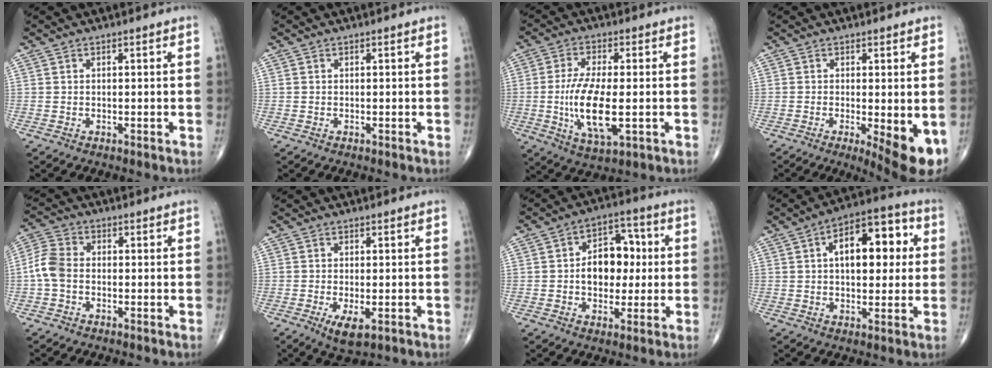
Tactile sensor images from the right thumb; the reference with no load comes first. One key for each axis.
{"total": 0.0}
{"total": 12.1, "fx": -1.7, "fy": 4.2, "fz": 11.2, "tx": -0.223, "ty": -0.012, "tz": -0.026}
{"total": 8.8, "fx": -2.4, "fy": 2.2, "fz": 8.2, "tx": -0.110, "ty": -0.023, "tz": -0.032}
{"total": 5.8, "fx": -0.9, "fy": 4.0, "fz": 4.0, "tx": -0.087, "ty": 0.016, "tz": -0.030}
{"total": 4.5, "fx": -1.7, "fy": 1.7, "fz": 3.8, "tx": -0.067, "ty": -0.011, "tz": -0.025}
{"total": 11.0, "fx": 0.3, "fy": 7.7, "fz": 7.9, "tx": -0.073, "ty": 0.024, "tz": 0.000}
{"total": 14.8, "fx": 3.1, "fy": 7.8, "fz": 12.2, "tx": -0.143, "ty": 0.021, "tz": 0.041}